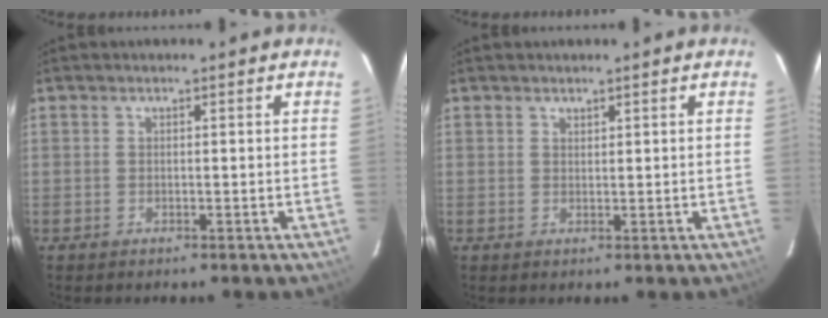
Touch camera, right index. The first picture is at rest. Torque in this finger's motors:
{"motor_torque": [-0.12, 0.03, -0.04, 0.00]}